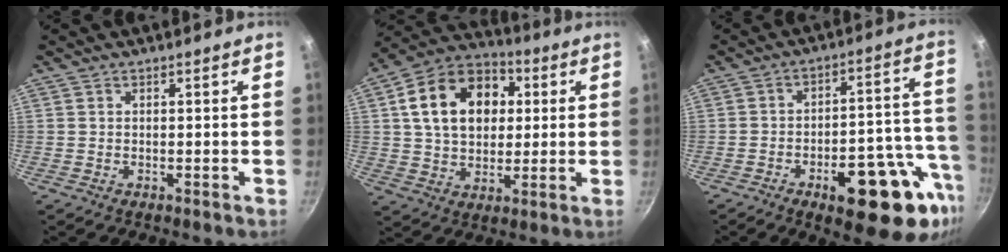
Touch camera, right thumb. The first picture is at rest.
{"total": 18.2, "force": [4.0, 13.2, 11.9], "torque": [-0.170, 0.022, 0.057]}
{"total": 19.2, "force": [-8.5, 7.5, 15.5], "torque": [-0.159, 0.044, -0.111]}